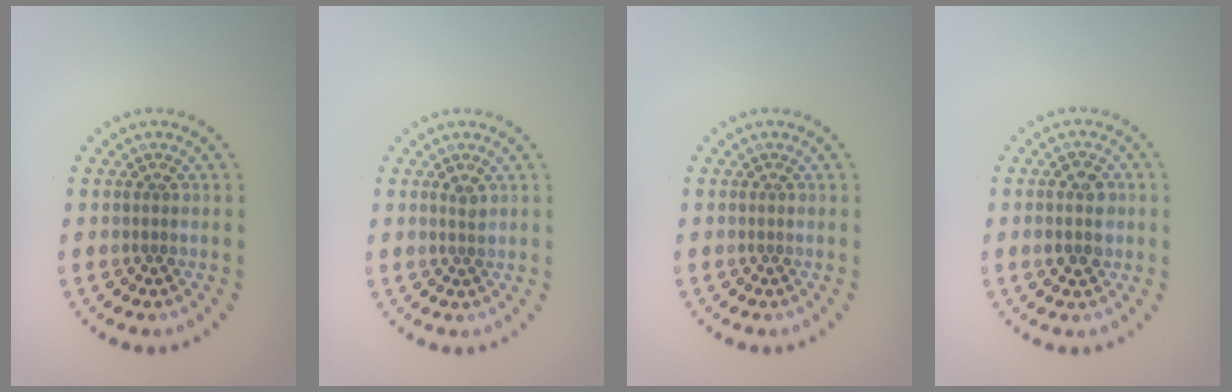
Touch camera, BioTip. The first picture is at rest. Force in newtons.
{"total": 0.8, "press": 0.7, "slide": 0.3}
{"total": 0.0}
{"total": 2.9, "press": 2.9, "slide": 0.0}